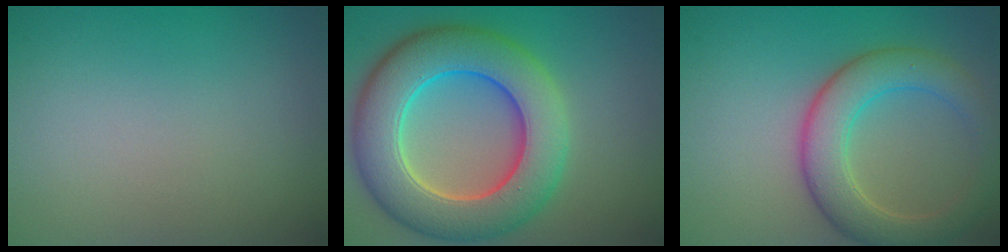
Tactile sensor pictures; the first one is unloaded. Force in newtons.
{"total": 10.4, "press": 10.4, "slide": 0.5}
{"total": 5.8, "press": 5.7, "slide": 0.3}